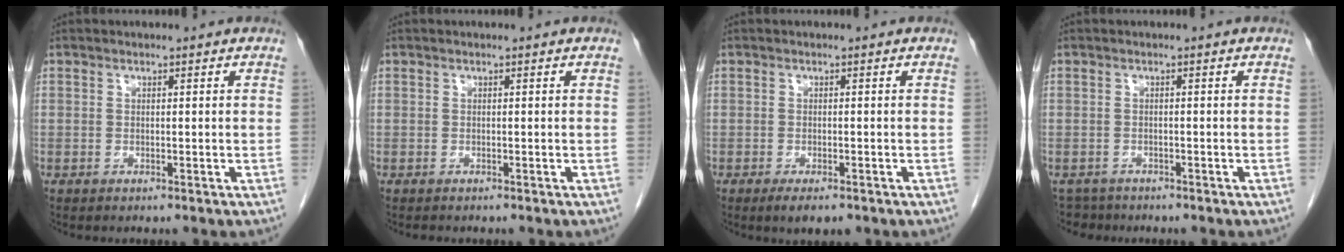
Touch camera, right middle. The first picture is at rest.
{"total": 0.9, "force": [-0.8, 0.3, 0.3], "torque": [-0.008, -0.001, -0.009]}
{"total": 3.2, "force": [-2.2, 1.1, 2.2], "torque": [-0.035, -0.005, -0.028]}
{"total": 2.4, "force": [-2.1, 1.0, -0.7], "torque": [0.009, -0.002, -0.038]}